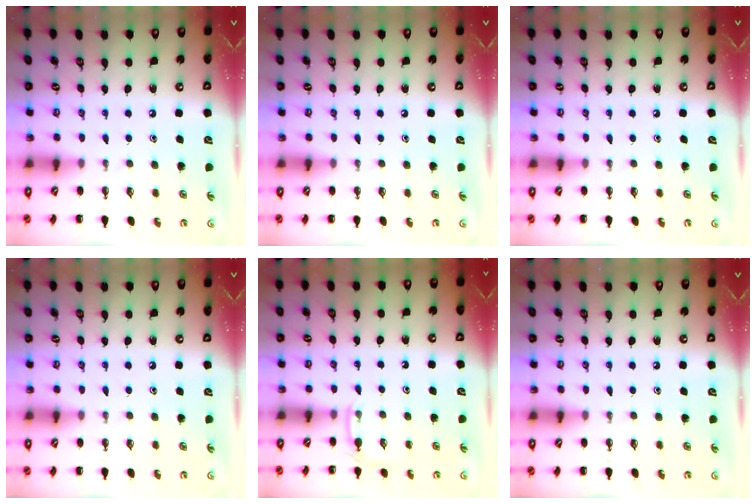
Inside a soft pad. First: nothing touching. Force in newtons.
{"total": 0.0}
{"total": 0.0}
{"total": 0.0}
{"total": 4.1, "press": 3.9, "slide": 1.2}
{"total": 0.0}